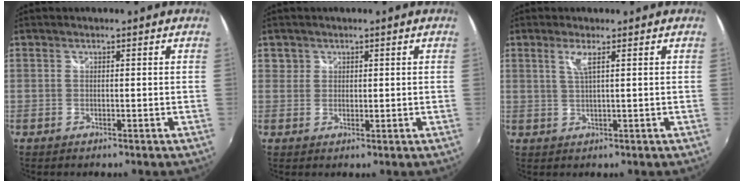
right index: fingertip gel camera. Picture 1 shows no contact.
{"total": 1.9, "force": [0.7, 1.7, 0.4], "torque": [-0.001, 0.004, 0.009]}
{"total": 2.5, "force": [1.1, -0.2, 2.2], "torque": [-0.044, -0.002, 0.023]}